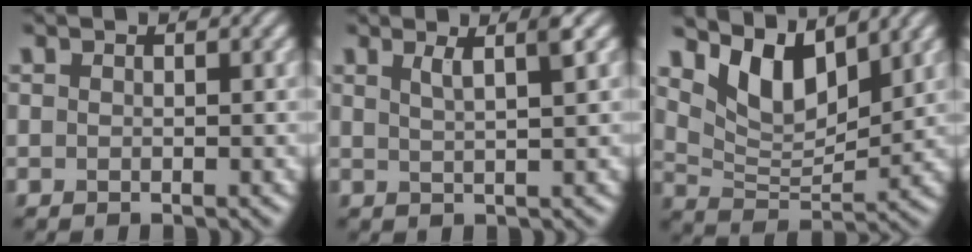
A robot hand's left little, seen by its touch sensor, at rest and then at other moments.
{"total": 2.7, "force": [1.3, 0.5, 2.2], "torque": [-0.025, 0.008, 0.018]}
{"total": 6.4, "force": [4.2, 2.7, 4.0], "torque": [-0.080, -0.007, 0.075]}